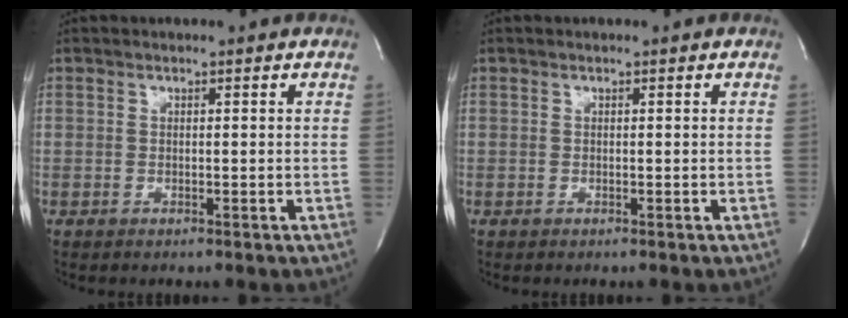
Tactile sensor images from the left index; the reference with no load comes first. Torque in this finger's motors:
{"motor_torque": [0.00, 0.00, 0.00, 0.00]}